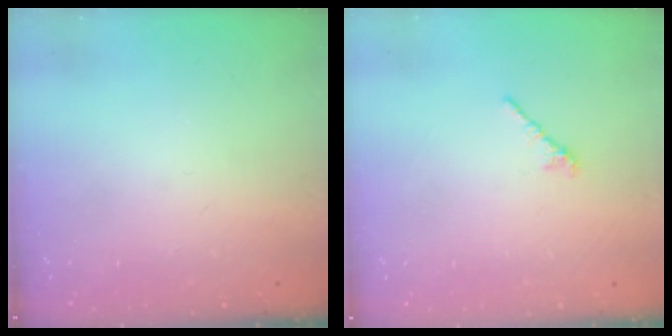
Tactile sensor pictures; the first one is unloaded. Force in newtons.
{"total": 2.4, "press": 2.3, "slide": 0.7}